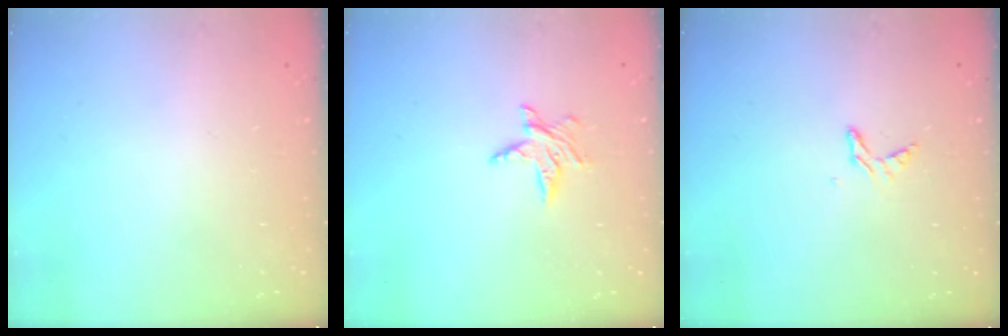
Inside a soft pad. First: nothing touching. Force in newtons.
{"total": 5.7, "press": 5.7, "slide": 0.5}
{"total": 5.1, "press": 5.1, "slide": 0.5}